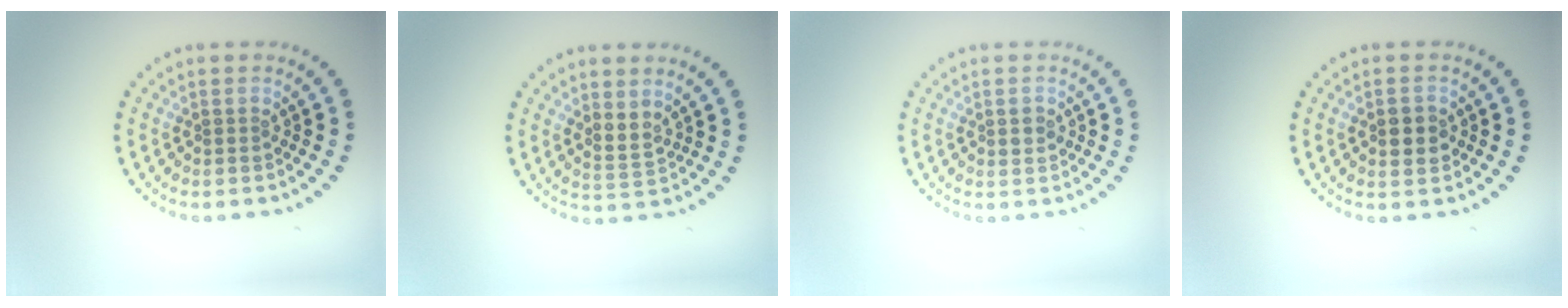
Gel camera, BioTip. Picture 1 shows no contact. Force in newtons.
{"total": 1.7, "press": 1.4, "slide": 1.0}
{"total": 1.0, "press": 1.0, "slide": 0.2}
{"total": 2.5, "press": 2.5, "slide": 0.2}